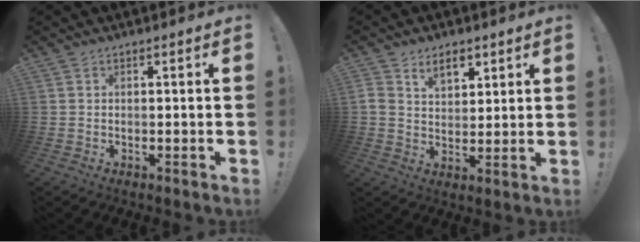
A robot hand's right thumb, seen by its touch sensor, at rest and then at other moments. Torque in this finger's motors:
{"motor_torque": [0.52, 0.52, 0.01, 0.10, 0.02]}